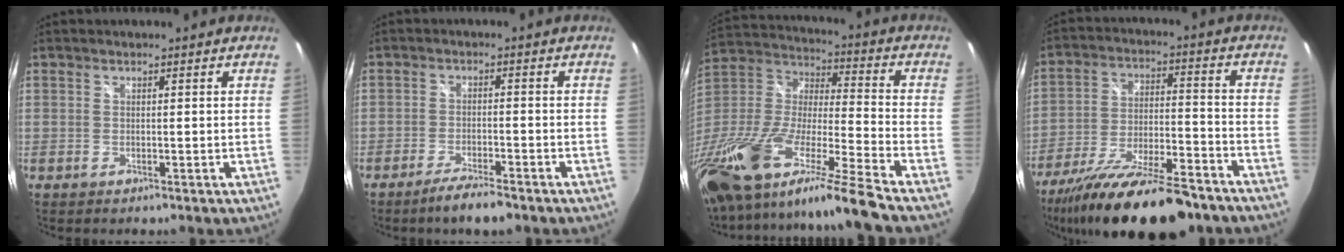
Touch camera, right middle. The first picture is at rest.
{"total": 5.4, "force": [-4.3, 0.8, 3.2], "torque": [-0.075, -0.002, -0.077]}
{"total": 29.1, "force": [-20.3, 2.1, 20.7], "torque": [-0.362, -0.068, -0.364]}
{"total": 23.6, "force": [-18.5, 5.7, 13.5], "torque": [-0.245, -0.049, -0.287]}